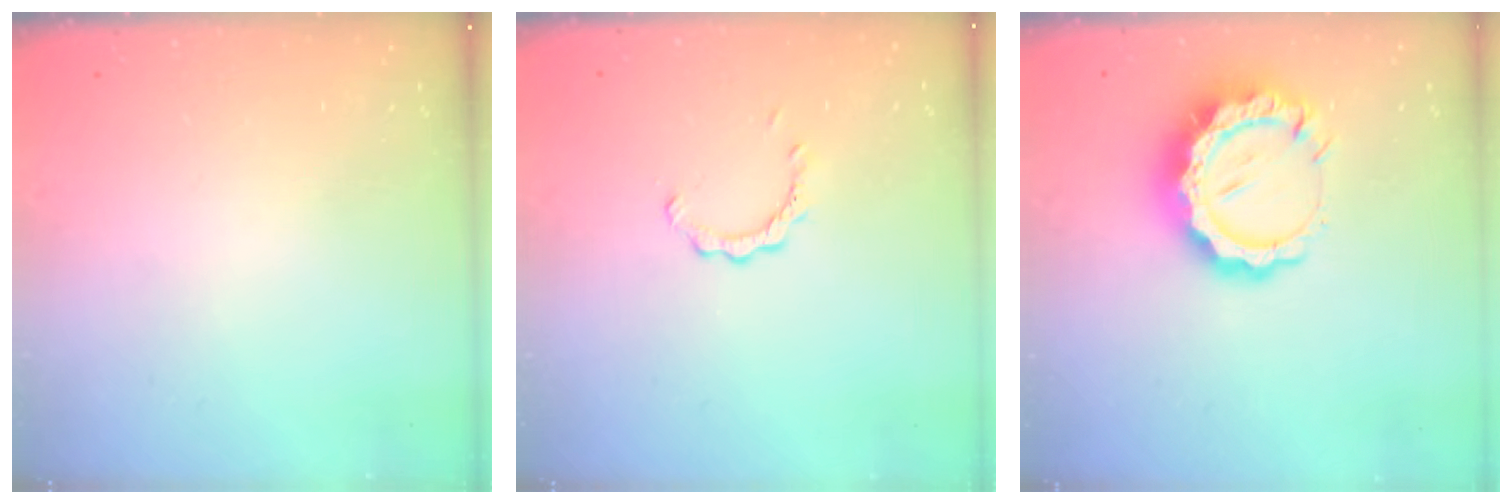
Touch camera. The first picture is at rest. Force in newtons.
{"total": 2.2, "press": 2.2, "slide": 0.2}
{"total": 14.2, "press": 14.2, "slide": 1.2}